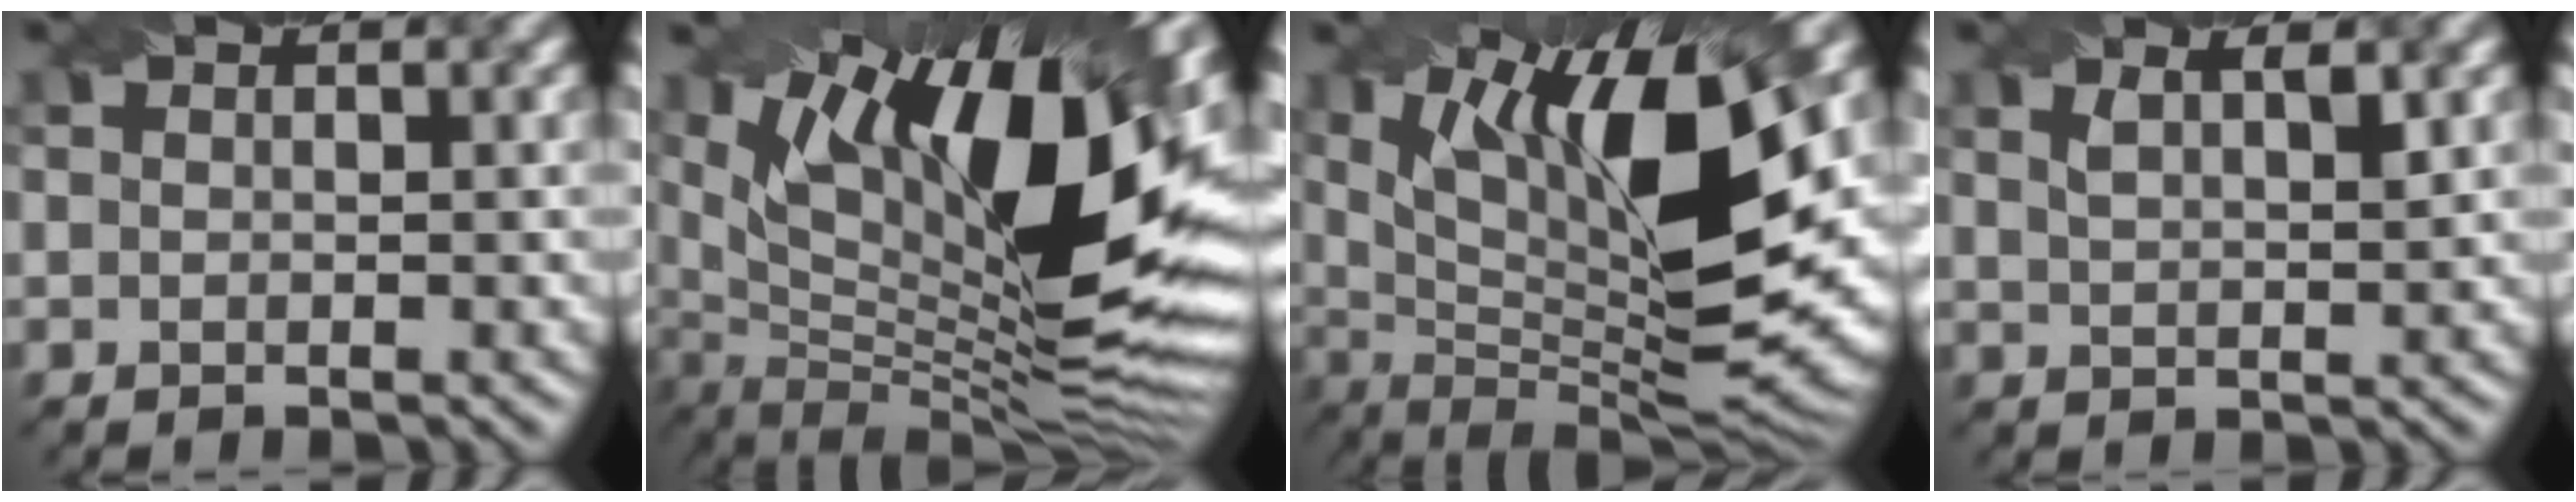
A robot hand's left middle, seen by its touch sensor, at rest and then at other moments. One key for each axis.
{"total": 18.6, "fx": 6.6, "fy": 6.4, "fz": 16.2, "tx": -0.247, "ty": 0.024, "tz": 0.120}
{"total": 16.7, "fx": 5.2, "fy": 5.1, "fz": 15.0, "tx": -0.241, "ty": 0.000, "tz": 0.095}
{"total": 2.7, "fx": 1.6, "fy": 0.9, "fz": 2.0, "tx": -0.021, "ty": 0.003, "tz": 0.022}